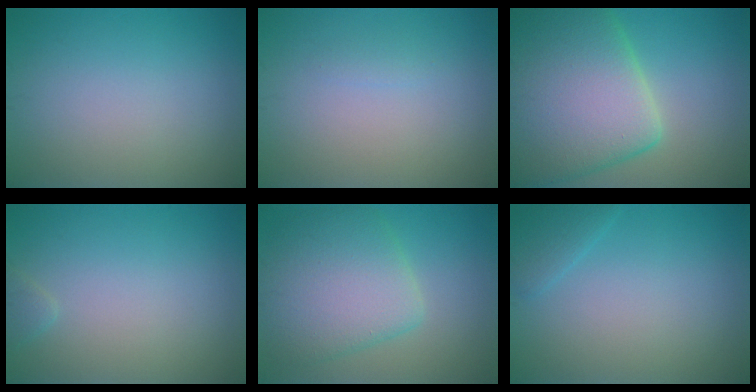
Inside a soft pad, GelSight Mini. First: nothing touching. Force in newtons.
{"total": 0.6, "press": 0.6, "slide": 0.0}
{"total": 13.6, "press": 13.6, "slide": 0.6}
{"total": 0.8, "press": 0.8, "slide": 0.1}
{"total": 7.3, "press": 7.3, "slide": 0.2}
{"total": 1.5, "press": 1.5, "slide": 0.0}